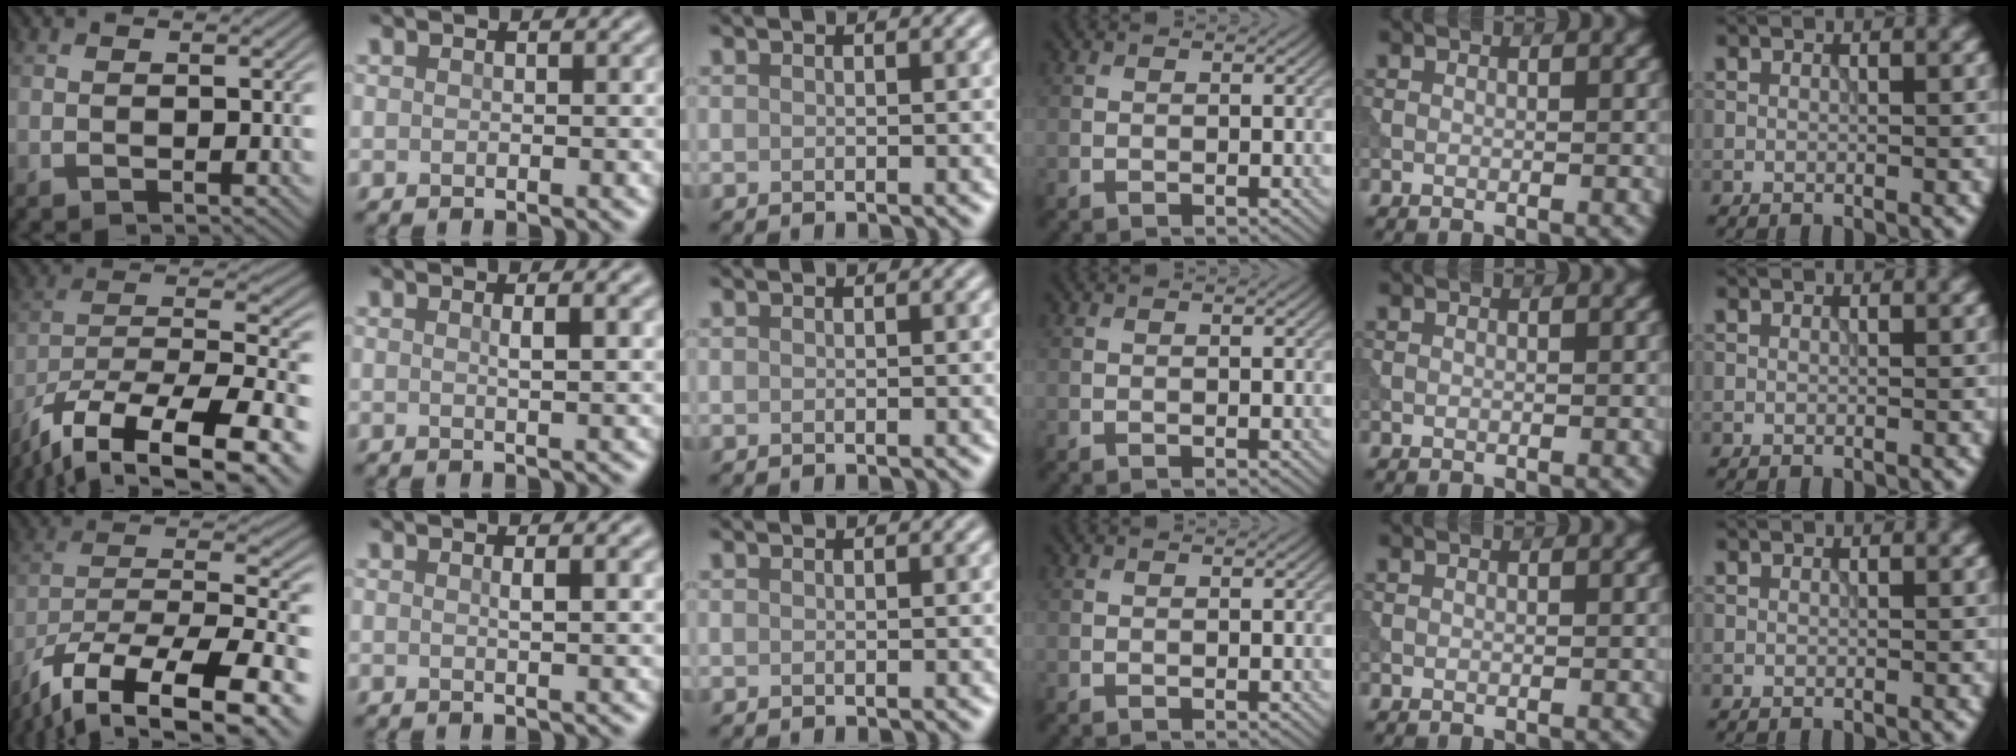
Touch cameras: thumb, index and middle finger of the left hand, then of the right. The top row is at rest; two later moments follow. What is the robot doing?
{"motion": "extract", "object": "tissue"}